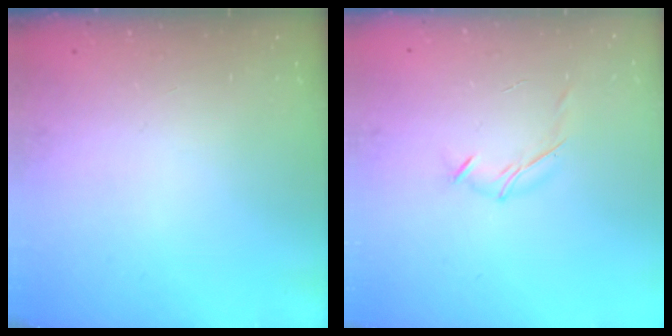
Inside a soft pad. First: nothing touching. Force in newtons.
{"total": 6.7, "press": 6.6, "slide": 1.2}